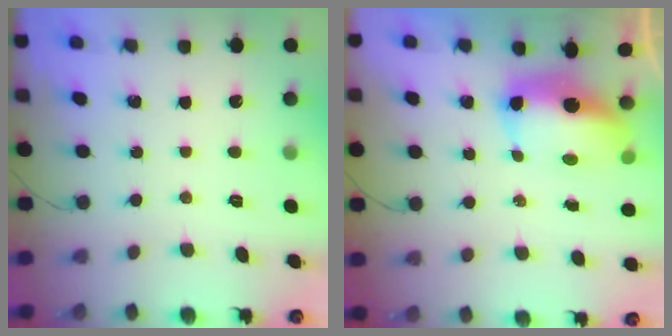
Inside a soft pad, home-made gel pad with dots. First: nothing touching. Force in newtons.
{"total": 9.0, "press": 8.9, "slide": 1.6}